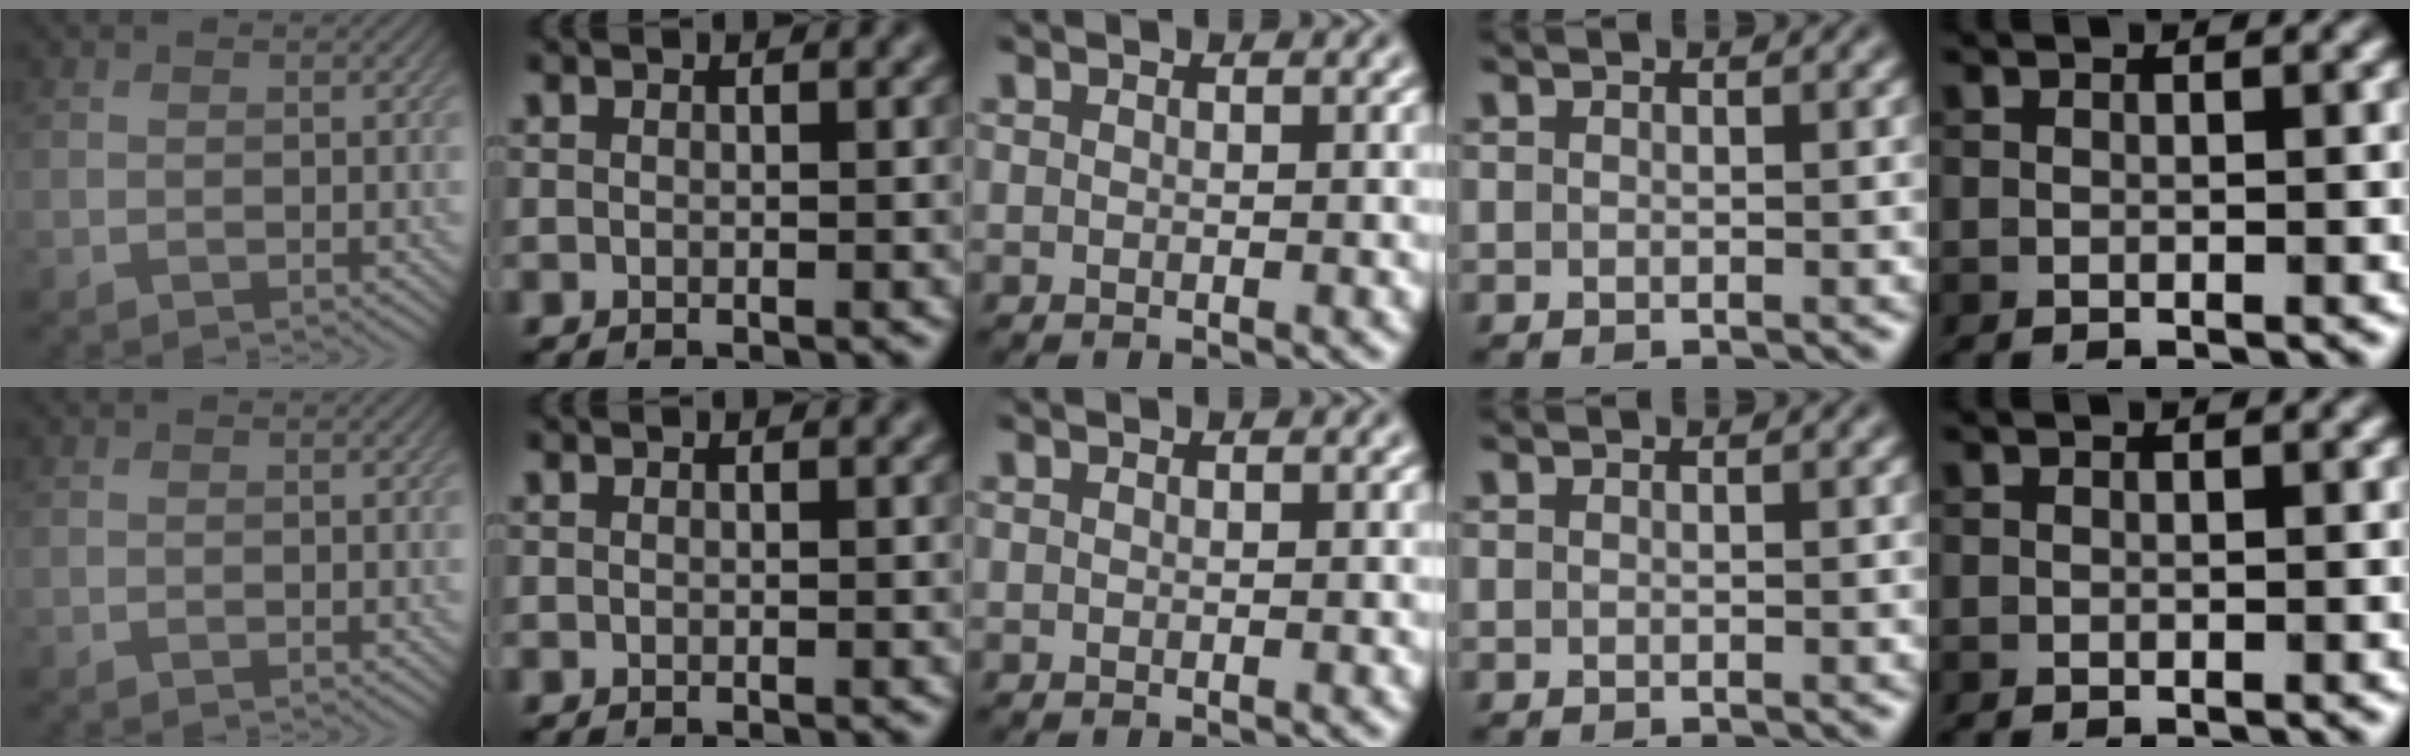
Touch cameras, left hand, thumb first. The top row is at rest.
{}